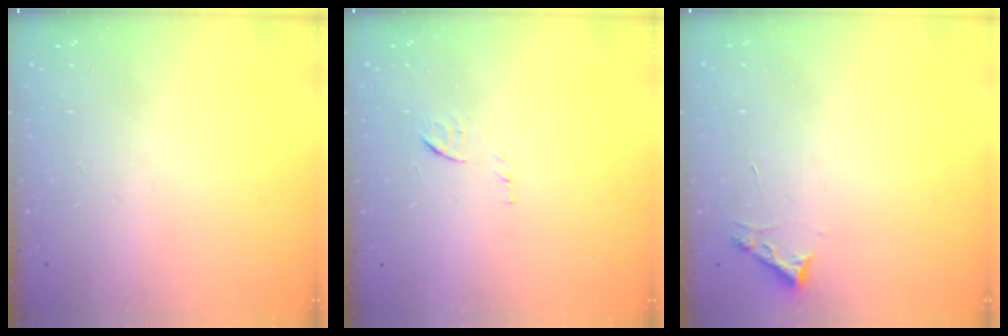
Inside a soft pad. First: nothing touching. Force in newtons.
{"total": 6.9, "press": 6.9, "slide": 0.7}
{"total": 2.7, "press": 2.7, "slide": 0.3}